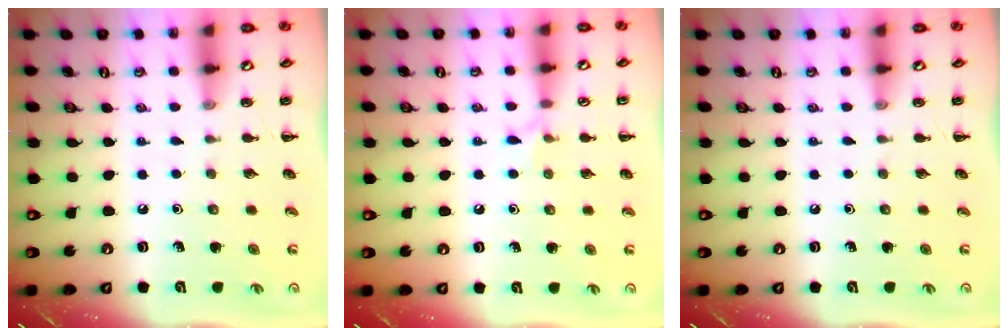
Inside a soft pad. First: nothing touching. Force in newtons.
{"total": 5.1, "press": 4.8, "slide": 1.8}
{"total": 0.0}